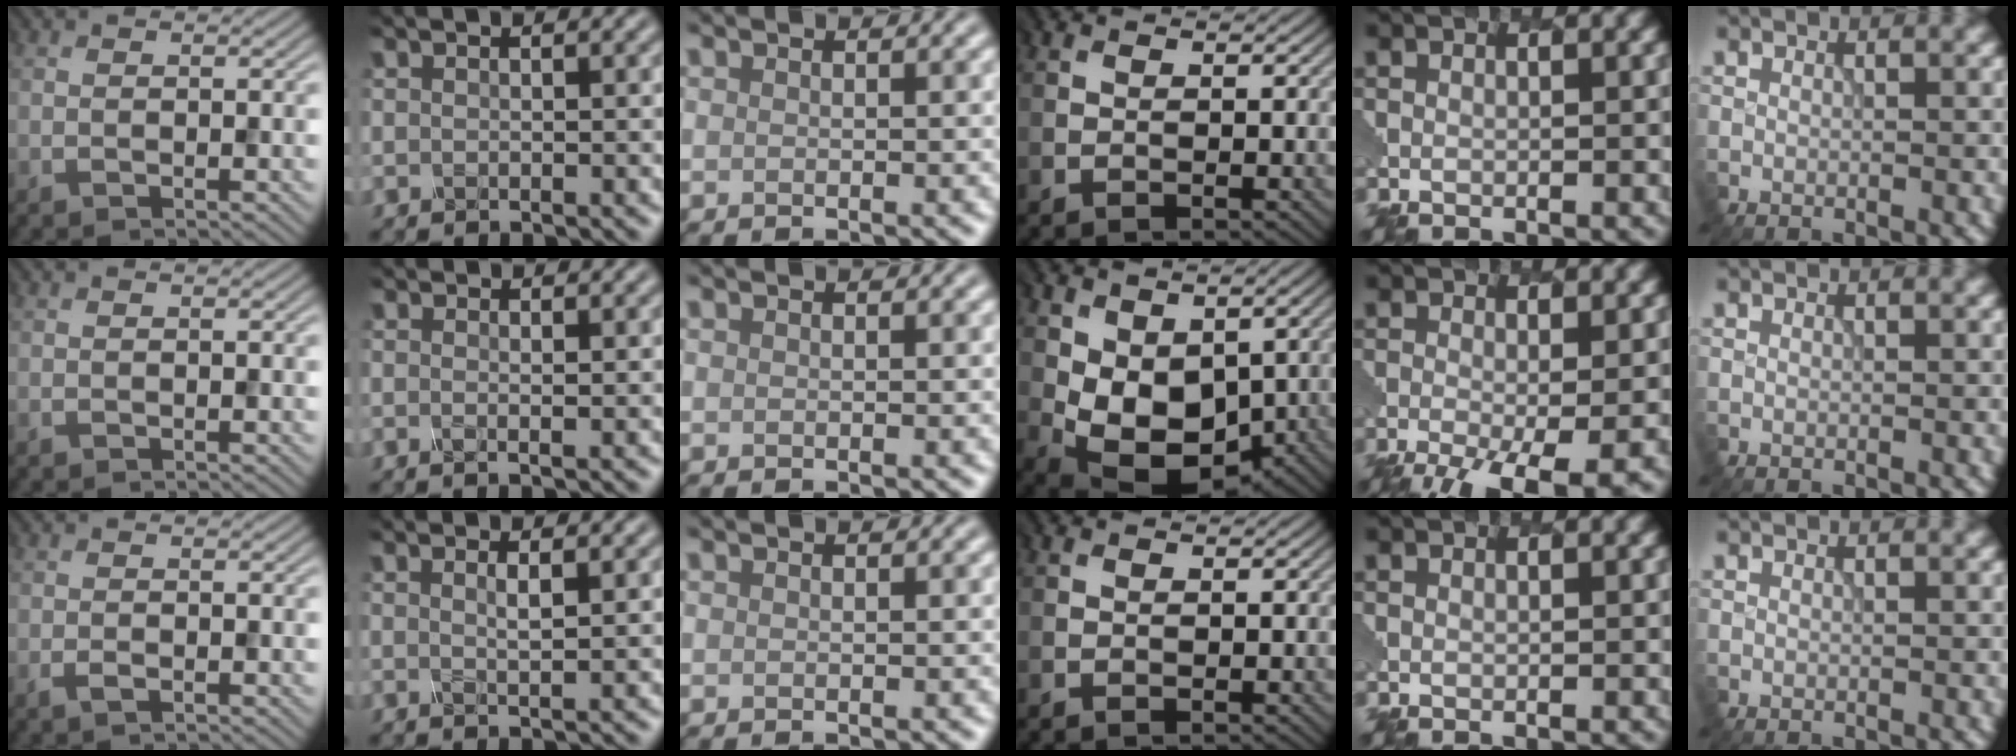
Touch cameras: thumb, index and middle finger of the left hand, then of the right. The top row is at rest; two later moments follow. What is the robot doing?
{"motion": "dispense", "object": "pipette"}